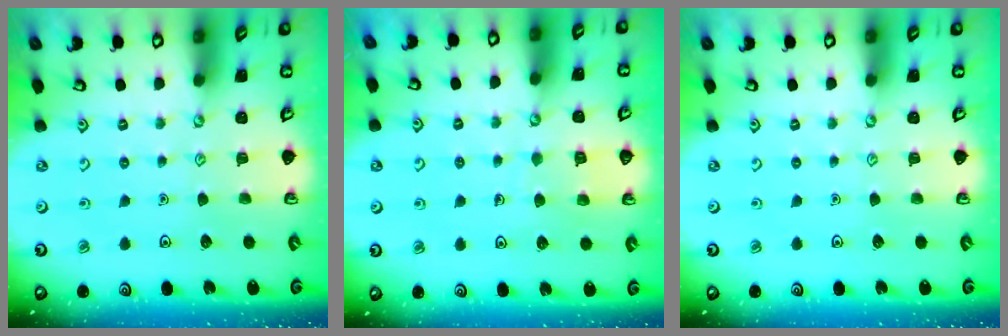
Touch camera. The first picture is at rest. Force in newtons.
{"total": 5.6, "press": 5.6, "slide": 0.2}
{"total": 0.0}